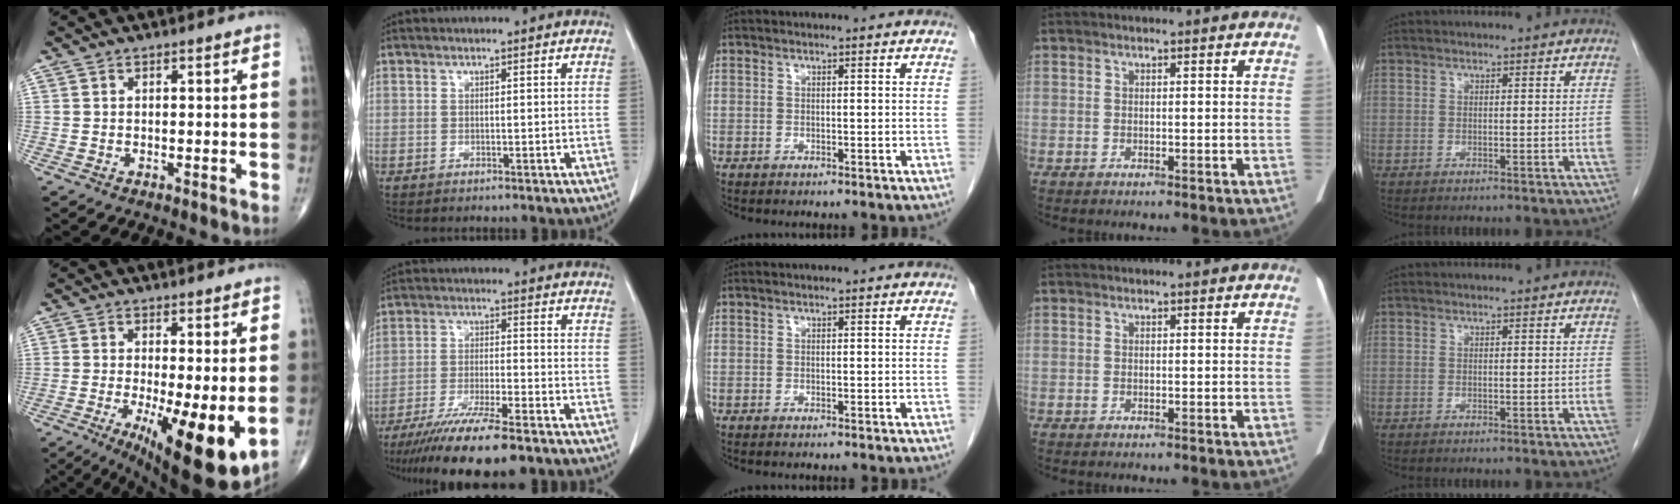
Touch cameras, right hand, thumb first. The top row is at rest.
{"thumb": {"total": 14.7, "force": [-3.2, 4.1, 13.7], "torque": [-0.199, -0.026, -0.034]}, "index": {"total": 15.0, "force": [-11.6, 1.6, 9.4], "torque": [-0.160, -0.037, -0.190]}}